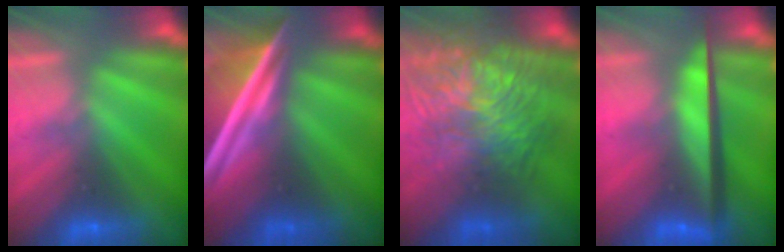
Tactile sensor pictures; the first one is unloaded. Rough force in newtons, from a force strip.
{"total": 7.5}
{"total": 7.9}
{"total": 10.3}